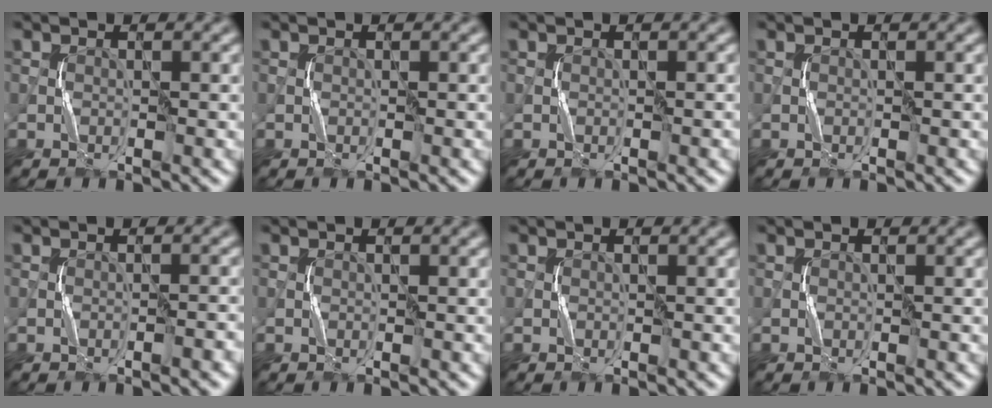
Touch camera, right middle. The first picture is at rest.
{"total": 0.0}
{"total": 0.0}
{"total": 0.0}
{"total": 1.0, "force": [-0.5, 0.1, 0.8], "torque": [-0.011, 0.006, -0.009]}
{"total": 0.0}
{"total": 0.0}
{"total": 0.0}